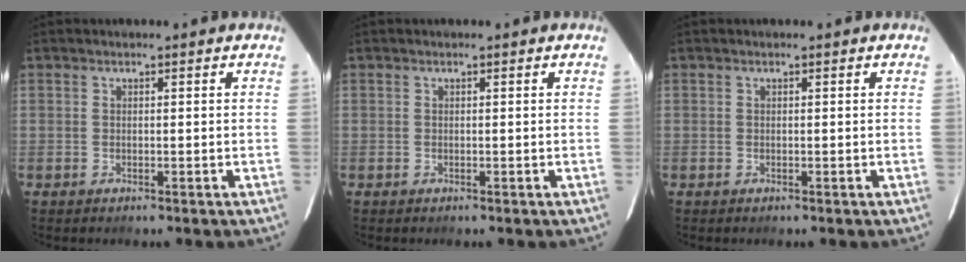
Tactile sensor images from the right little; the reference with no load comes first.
{"total": 0.0}
{"total": 0.0}